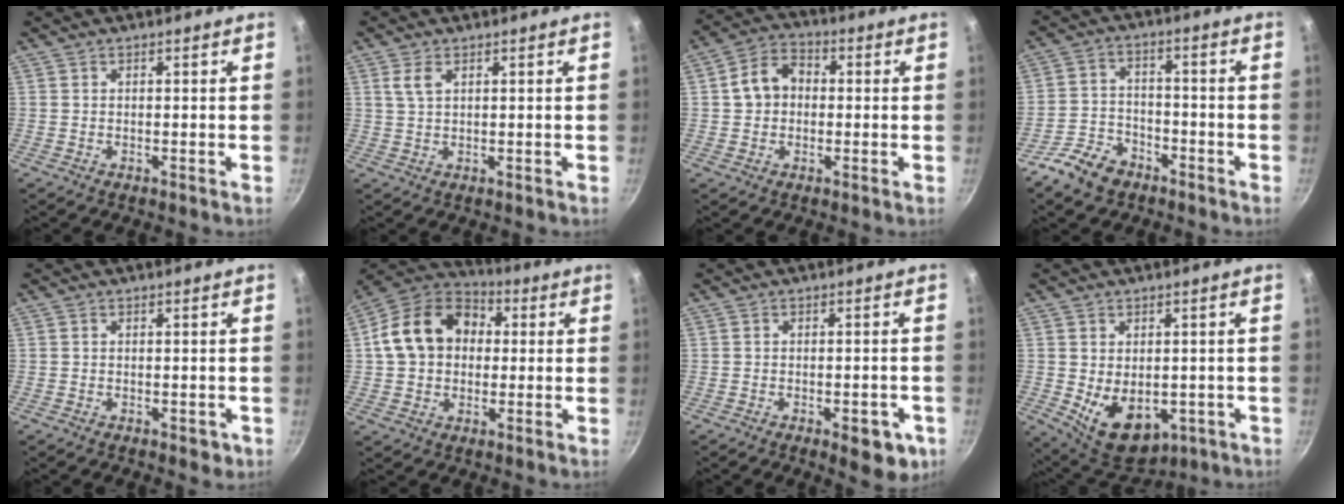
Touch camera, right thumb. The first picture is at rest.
{"total": 2.8, "force": [1.2, 1.3, 2.2], "torque": [-0.043, -0.002, 0.026]}
{"total": 8.0, "force": [0.4, 6.3, 4.9], "torque": [-0.060, 0.023, -0.005]}
{"total": 8.2, "force": [-5.5, 5.1, 3.2], "torque": [-0.048, 0.046, -0.104]}
{"total": 2.4, "force": [-1.0, 1.4, 1.6], "torque": [-0.012, 0.006, -0.009]}
{"total": 16.6, "force": [2.1, 12.9, 10.4], "torque": [-0.155, 0.036, 0.020]}
{"total": 7.5, "force": [-3.2, 3.4, 5.8], "torque": [-0.046, 0.018, -0.033]}
{"total": 11.3, "force": [-2.1, 7.7, 8.1], "torque": [-0.098, -0.012, -0.005]}